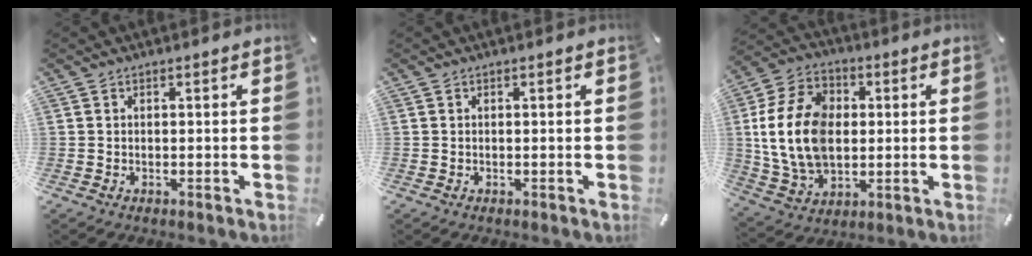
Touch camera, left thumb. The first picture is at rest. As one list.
[{"total": 0.0}, {"total": 16.9, "force": [0.7, 12.8, 11.0], "torque": [-0.249, 0.010, 0.010]}]